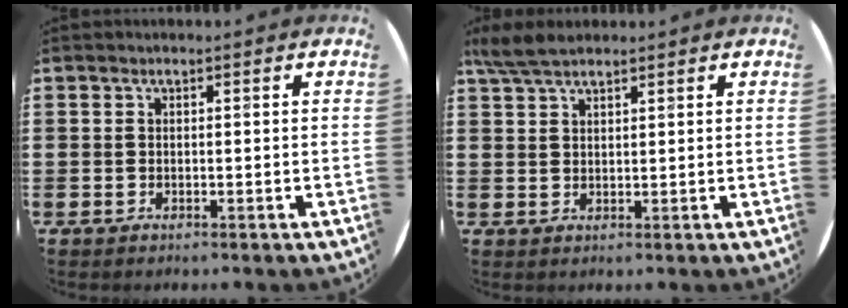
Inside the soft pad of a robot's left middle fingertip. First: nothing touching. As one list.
[{"total": 4.0, "force": [3.3, 1.1, 2.0], "torque": [-0.046, 0.003, 0.061]}]